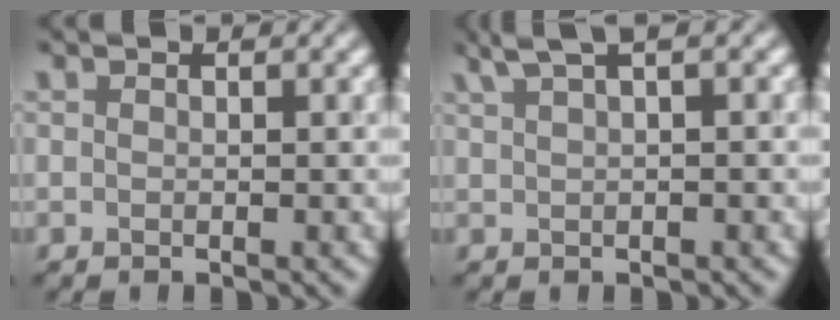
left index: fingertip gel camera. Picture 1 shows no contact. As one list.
[{"total": 3.0, "force": [2.0, 0.6, 2.2], "torque": [-0.030, 0.012, 0.031]}]